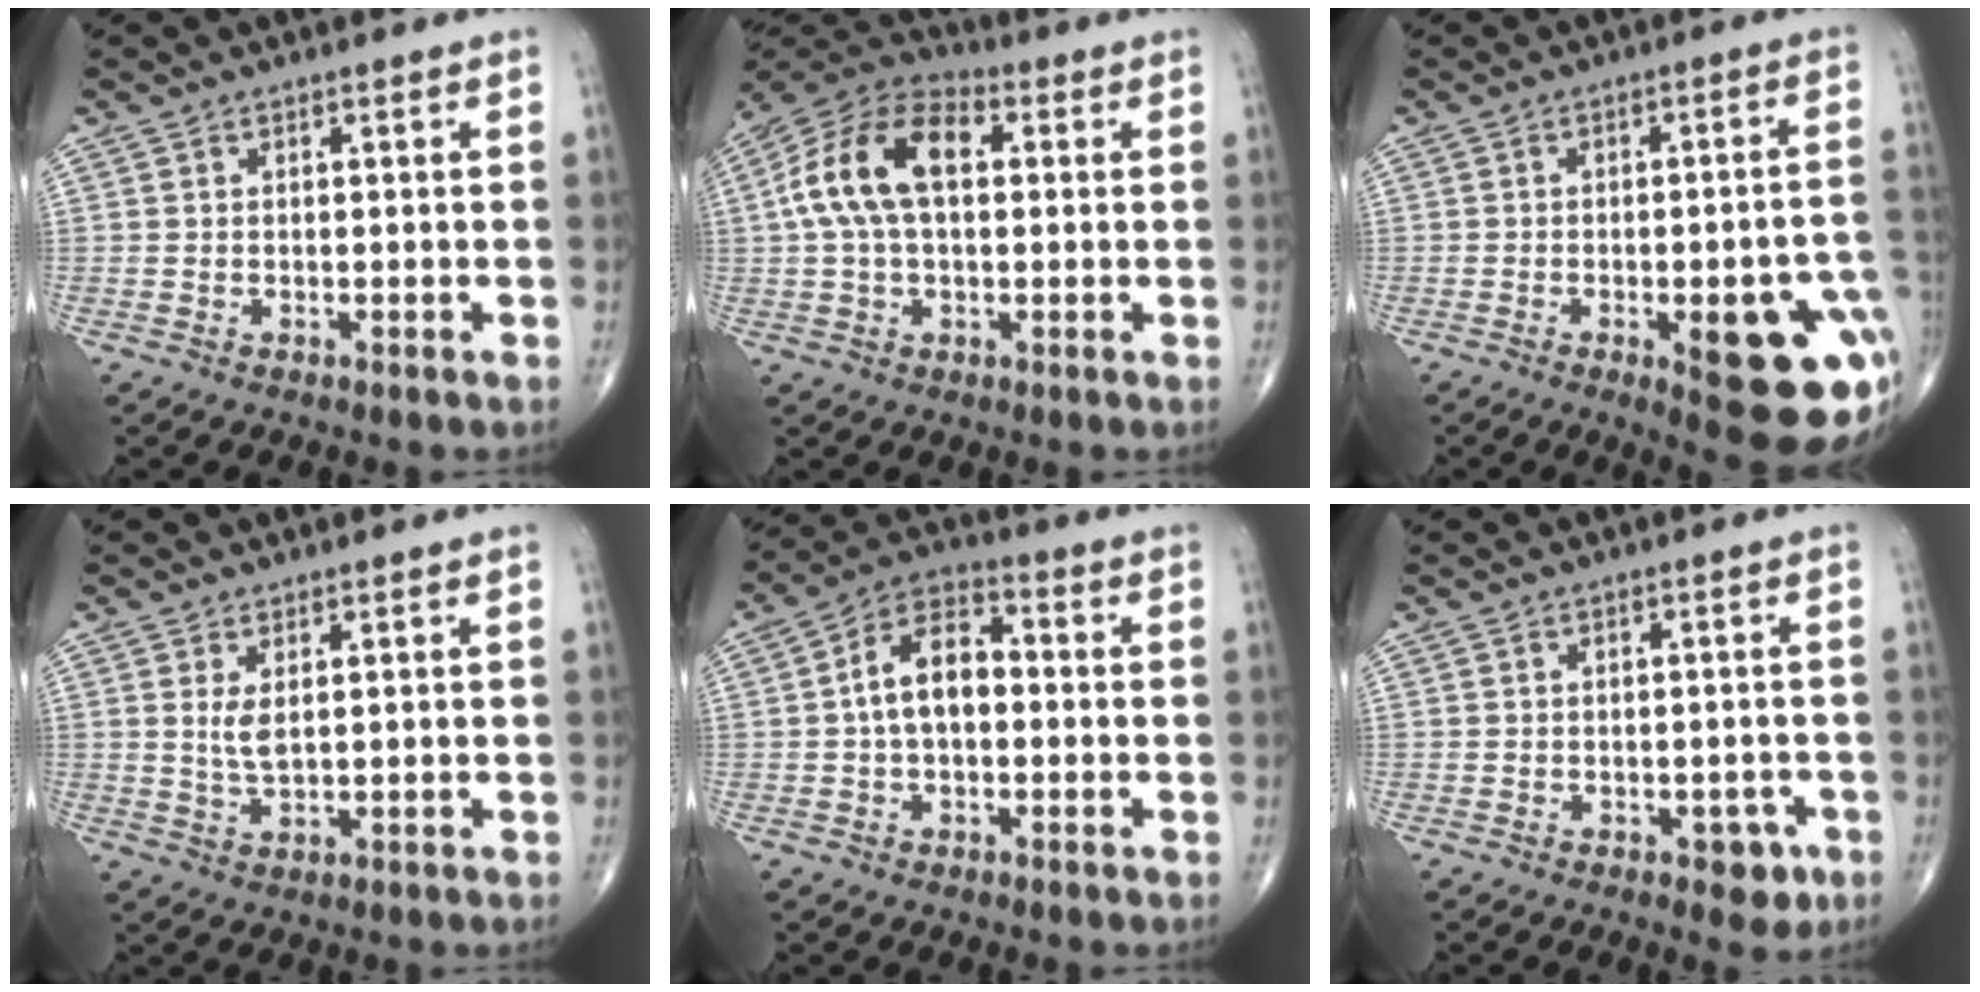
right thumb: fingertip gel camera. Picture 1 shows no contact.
{"total": 15.2, "force": [2.5, 8.7, 12.2], "torque": [-0.236, 0.033, 0.036]}
{"total": 18.9, "force": [-6.0, 6.3, 16.8], "torque": [-0.147, 0.020, -0.051]}
{"total": 3.3, "force": [1.0, 1.3, 2.9], "torque": [-0.057, -0.012, 0.027]}
{"total": 9.9, "force": [0.1, 5.9, 7.9], "torque": [-0.133, 0.031, -0.007]}
{"total": 4.0, "force": [-1.9, 2.3, 2.6], "torque": [-0.010, 0.008, -0.021]}